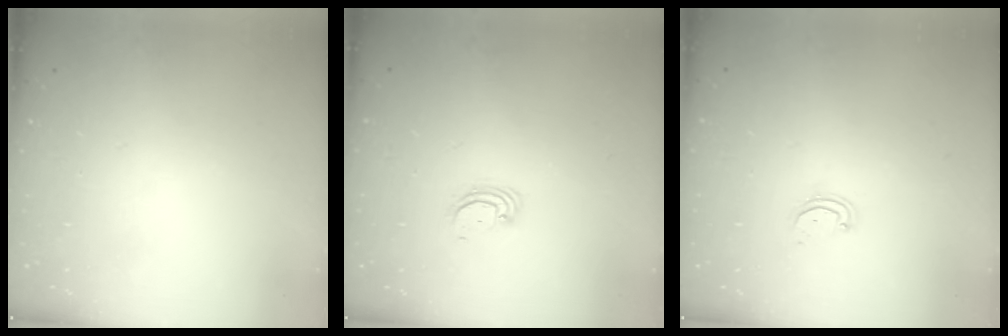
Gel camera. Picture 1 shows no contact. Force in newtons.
{"total": 3.4, "press": 3.4, "slide": 0.1}
{"total": 2.6, "press": 2.6, "slide": 0.2}